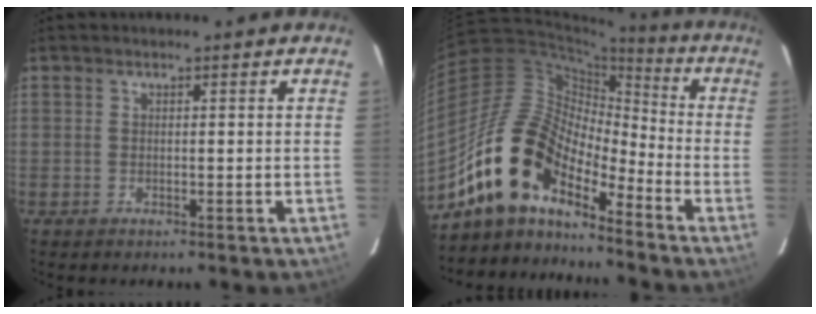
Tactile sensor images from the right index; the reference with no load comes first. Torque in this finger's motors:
{"motor_torque": [1.09, -1.05, 1.05, 0.21]}